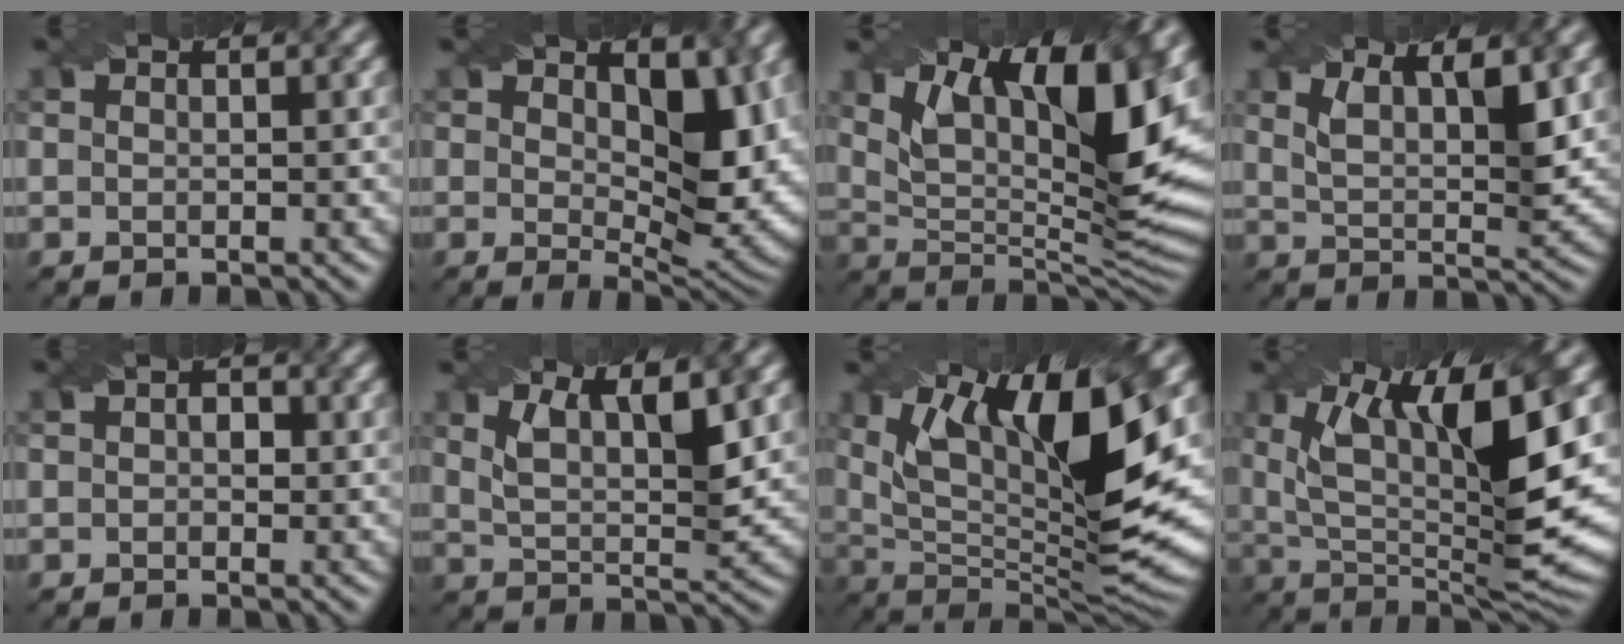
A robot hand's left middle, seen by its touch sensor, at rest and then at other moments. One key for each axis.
{"total": 8.2, "fx": 2.0, "fy": 4.4, "fz": 6.7, "tx": -0.106, "ty": -0.019, "tz": 0.038}
{"total": 15.5, "fx": 6.9, "fy": 5.5, "fz": 12.8, "tx": -0.196, "ty": 0.007, "tz": 0.115}
{"total": 5.6, "fx": 3.2, "fy": 1.8, "fz": 4.3, "tx": -0.075, "ty": 0.000, "tz": 0.051}
{"total": 1.4, "fx": 0.2, "fy": 1.0, "fz": 1.0, "tx": -0.012, "ty": 0.000, "tz": -0.003}
{"total": 5.9, "fx": 3.2, "fy": 1.9, "fz": 4.6, "tx": -0.087, "ty": -0.001, "tz": 0.053}
{"total": 15.4, "fx": 5.7, "fy": 4.7, "fz": 13.5, "tx": -0.242, "ty": -0.003, "tz": 0.105}
{"total": 13.8, "fx": 4.2, "fy": 4.3, "fz": 12.4, "tx": -0.211, "ty": -0.007, "tz": 0.076}